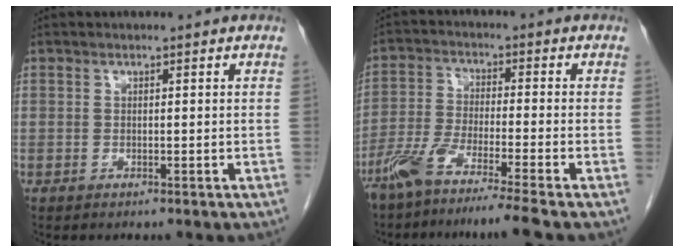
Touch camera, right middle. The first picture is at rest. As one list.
[{"total": 9.4, "force": [-7.4, -1.4, 5.6], "torque": [-0.102, -0.032, -0.133]}]